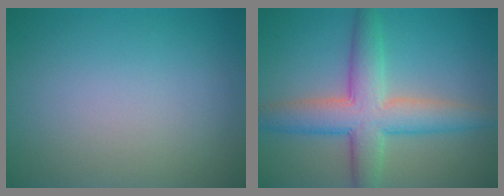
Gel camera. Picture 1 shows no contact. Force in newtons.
{"total": 6.8, "press": 6.8, "slide": 0.1}